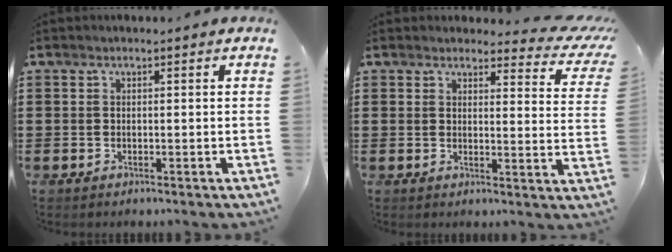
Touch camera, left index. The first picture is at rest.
{"total": 3.7, "force": [3.2, 1.0, 1.5], "torque": [-0.029, -0.017, 0.053]}